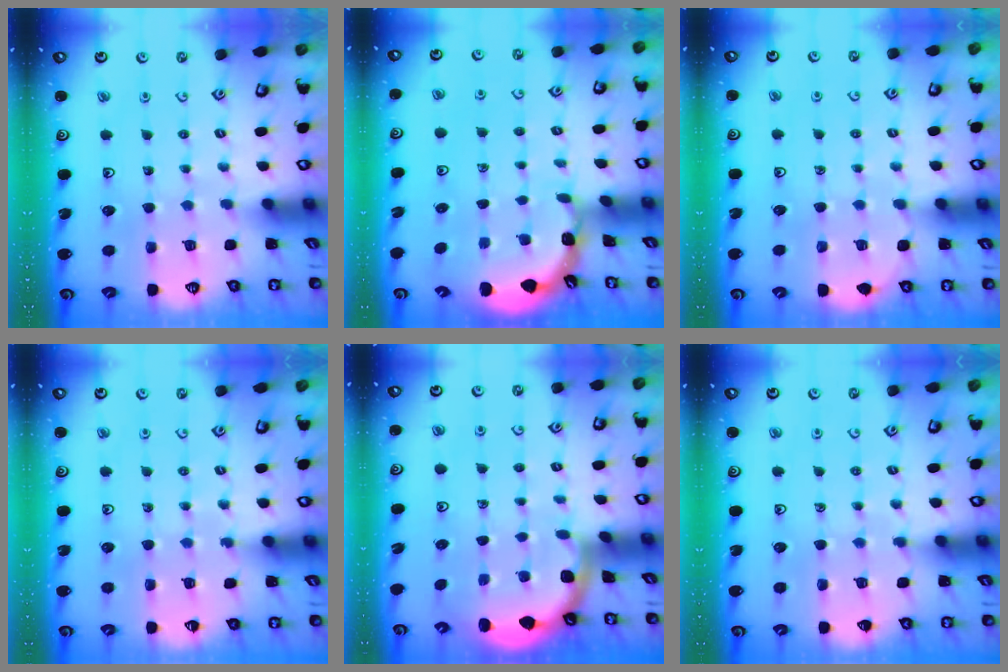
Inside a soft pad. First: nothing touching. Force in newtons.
{"total": 1.6, "press": 1.6, "slide": 0.1}
{"total": 4.4, "press": 4.1, "slide": 1.6}
{"total": 3.8, "press": 3.6, "slide": 1.1}
{"total": 1.7, "press": 1.7, "slide": 0.0}
{"total": 5.5, "press": 5.4, "slide": 0.7}